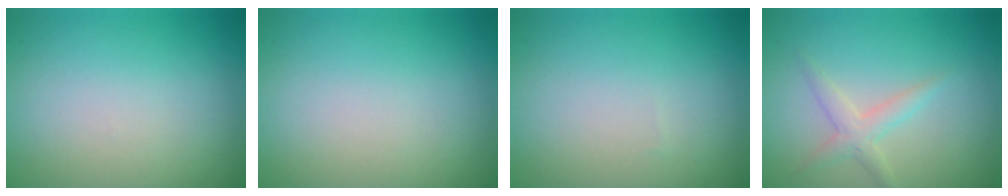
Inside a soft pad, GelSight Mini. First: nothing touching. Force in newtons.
{"total": 0.0}
{"total": 0.0}
{"total": 1.8, "press": 1.8, "slide": 0.0}